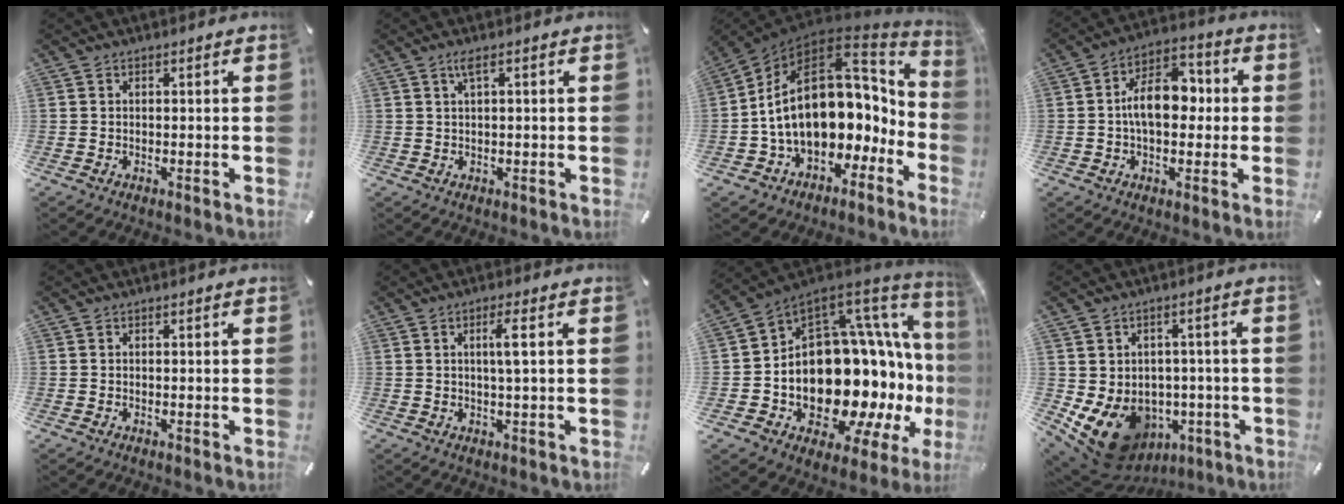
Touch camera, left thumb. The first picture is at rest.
{"total": 2.3, "force": [1.0, 0.3, 2.1], "torque": [-0.045, 0.002, 0.016]}
{"total": 22.9, "force": [1.5, 15.6, 16.6], "torque": [-0.294, -0.034, 0.044]}
{"total": 12.1, "force": [0.0, 7.4, 9.6], "torque": [-0.151, 0.006, -0.001]}
{"total": 0.0}
{"total": 4.6, "force": [0.7, 0.3, 4.5], "torque": [-0.079, -0.005, 0.006]}
{"total": 26.5, "force": [-2.1, 17.0, 20.2], "torque": [-0.316, -0.083, 0.024]}
{"total": 11.1, "force": [-4.2, 8.8, 5.2], "torque": [-0.109, 0.002, -0.069]}